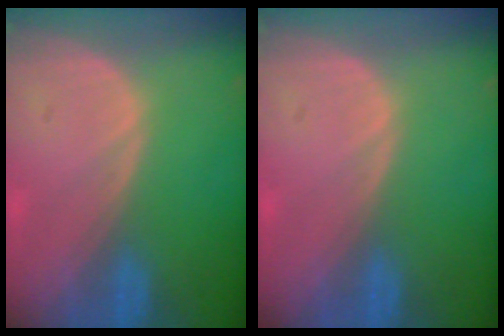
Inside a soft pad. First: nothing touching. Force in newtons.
{"total": 0.0}